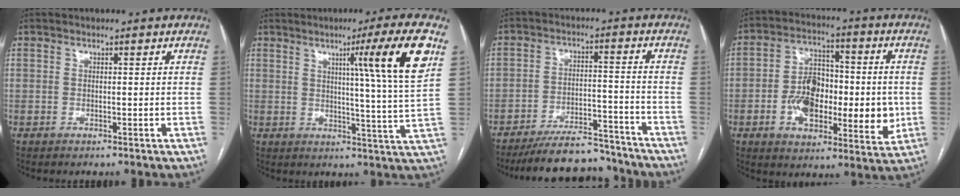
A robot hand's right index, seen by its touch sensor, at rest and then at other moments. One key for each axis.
{"total": 13.2, "fx": 5.4, "fy": -2.7, "fz": 11.7, "tx": -0.155, "ty": -0.006, "tz": 0.074}
{"total": 13.7, "fx": -12.6, "fy": 3.6, "fz": 3.8, "tx": -0.043, "ty": 0.018, "tz": -0.185}
{"total": 15.2, "fx": -1.9, "fy": 7.6, "fz": 13.1, "tx": -0.213, "ty": 0.016, "tz": -0.026}